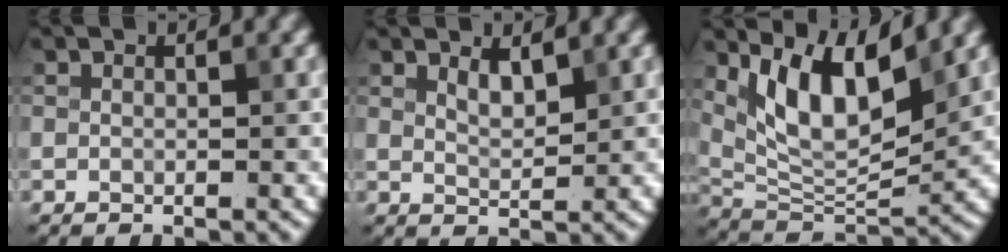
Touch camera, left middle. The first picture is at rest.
{"total": 1.7, "force": [1.1, 0.5, 1.2], "torque": [-0.027, -0.003, 0.022]}
{"total": 8.2, "force": [3.8, 3.1, 6.6], "torque": [-0.121, -0.013, 0.072]}